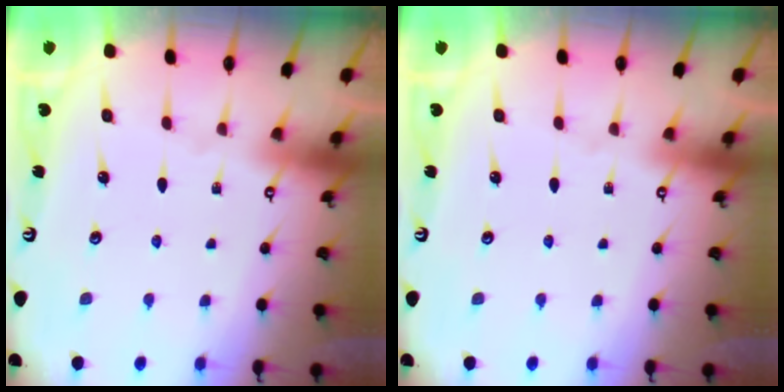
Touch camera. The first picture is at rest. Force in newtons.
{"total": 0.0}